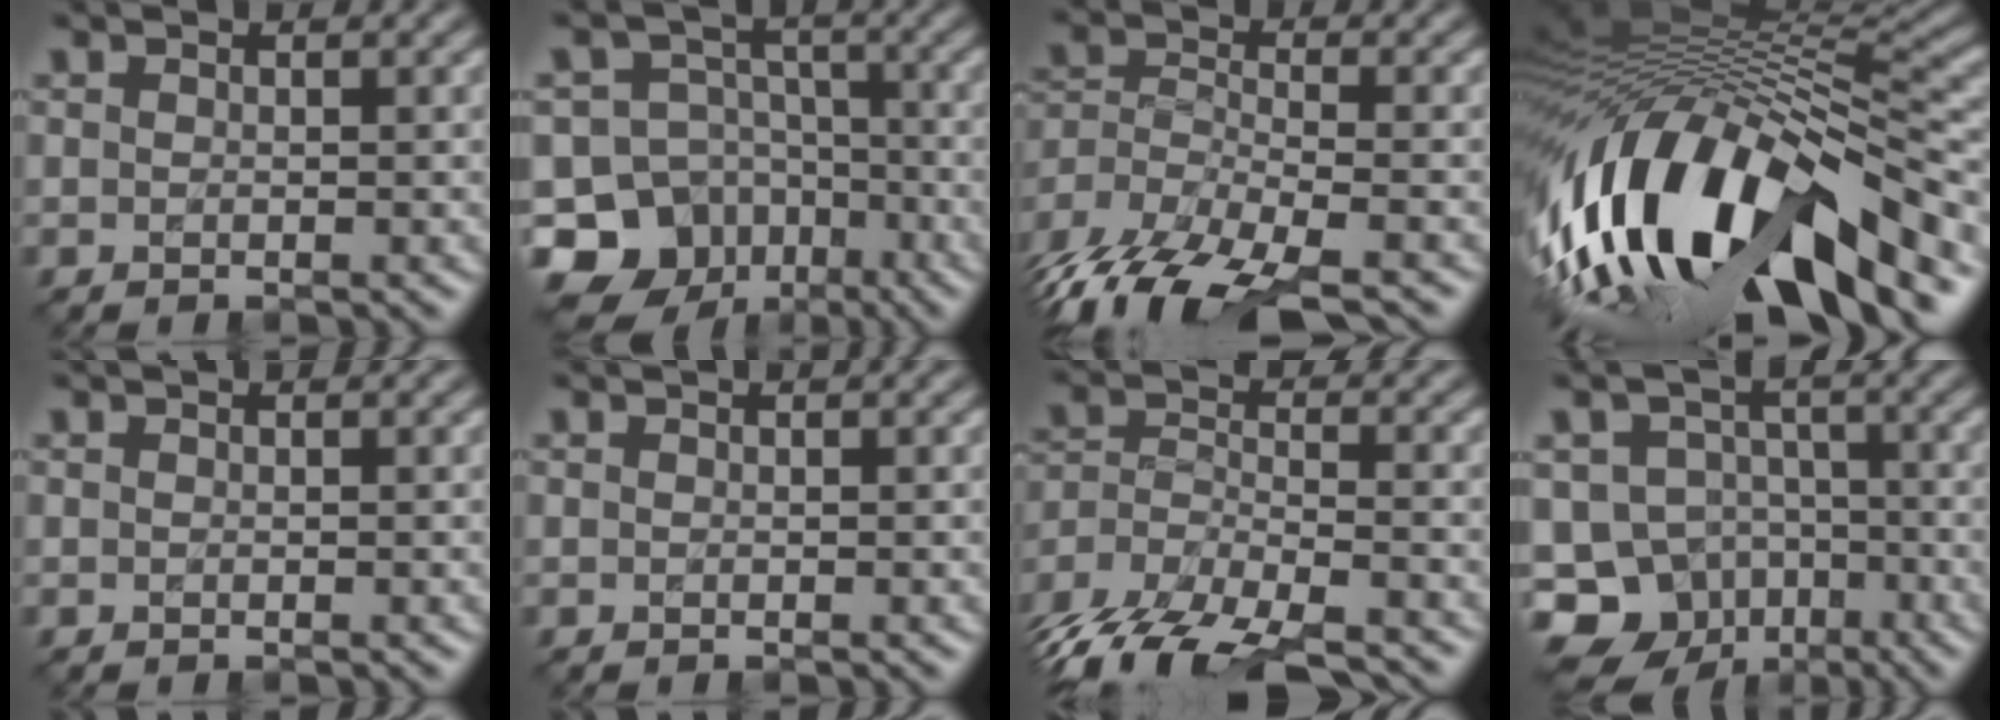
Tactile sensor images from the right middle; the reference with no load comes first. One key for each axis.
{"total": 13.7, "fx": -8.7, "fy": 10.2, "fz": 2.8, "tx": -0.049, "ty": -0.026, "tz": -0.146}
{"total": 13.8, "fx": -11.1, "fy": 4.9, "fz": 6.6, "tx": -0.127, "ty": -0.026, "tz": -0.164}
{"total": 16.5, "fx": -6.9, "fy": 6.9, "fz": 13.3, "tx": -0.246, "ty": 0.017, "tz": -0.121}
{"total": 0.0}
{"total": 0.0}
{"total": 12.9, "fx": -11.1, "fy": 4.5, "fz": 4.8, "tx": -0.094, "ty": -0.011, "tz": -0.174}
{"total": 10.3, "fx": -6.7, "fy": 7.5, "fz": 2.4, "tx": -0.039, "ty": -0.007, "tz": -0.116}